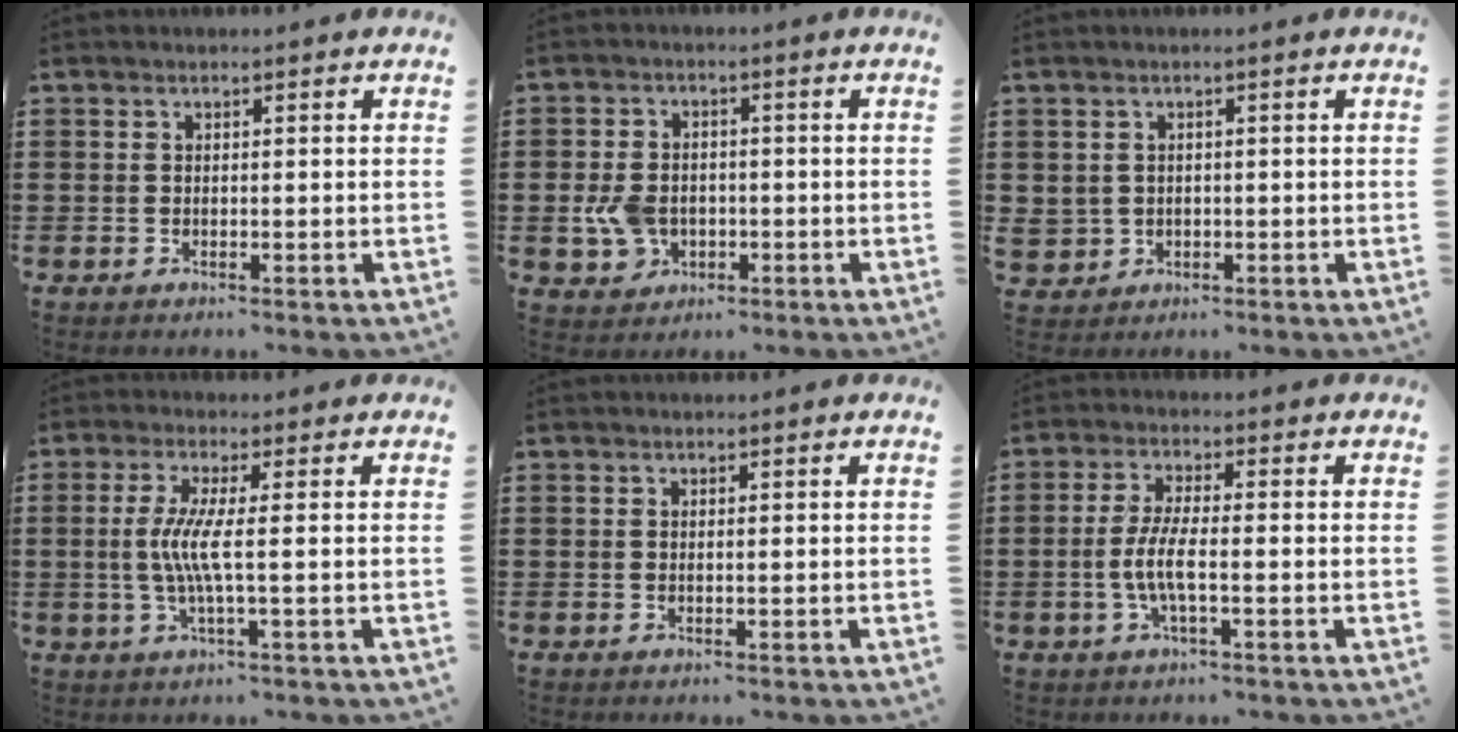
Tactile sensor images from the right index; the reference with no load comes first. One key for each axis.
{"total": 5.3, "fx": -1.1, "fy": 4.2, "fz": 3.0, "tx": -0.083, "ty": 0.003, "tz": -0.024}
{"total": 2.1, "fx": 0.3, "fy": 2.0, "fz": 0.2, "tx": -0.022, "ty": 0.005, "tz": 0.001}
{"total": 5.2, "fx": -0.2, "fy": -0.2, "fz": 5.2, "tx": -0.119, "ty": -0.016, "tz": -0.013}
{"total": 0.0}
{"total": 5.2, "fx": -1.4, "fy": 1.0, "fz": 4.9, "tx": -0.114, "ty": -0.007, "tz": -0.036}